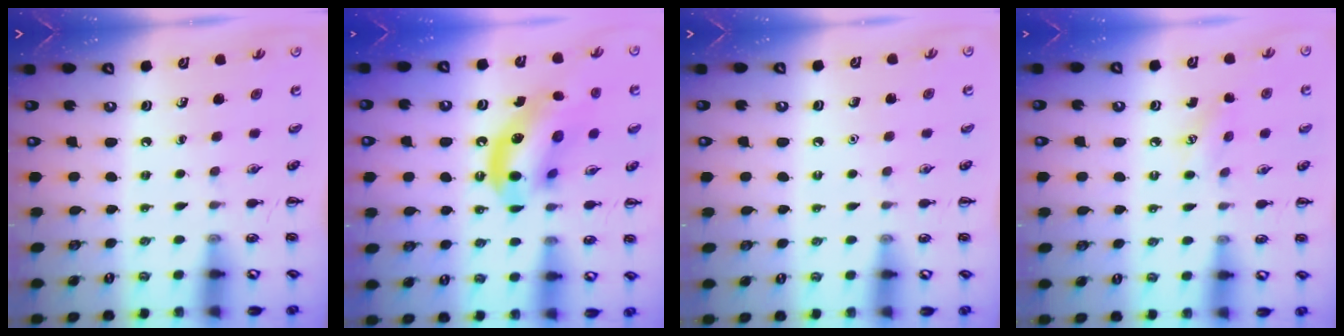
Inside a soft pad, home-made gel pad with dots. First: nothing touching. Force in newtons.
{"total": 15.6, "press": 15.4, "slide": 2.9}
{"total": 1.6, "press": 1.6, "slide": 0.1}
{"total": 5.2, "press": 5.0, "slide": 1.3}